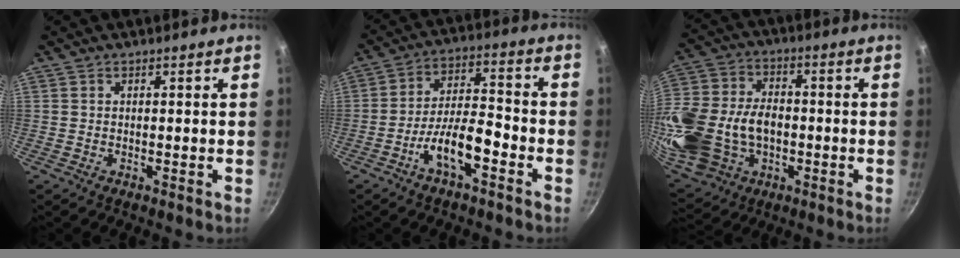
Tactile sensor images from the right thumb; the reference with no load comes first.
{"total": 9.8, "force": [-5.0, 3.5, 7.7], "torque": [-0.130, 0.047, -0.089]}
{"total": 23.9, "force": [-4.1, 17.2, 16.0], "torque": [-0.354, 0.031, -0.061]}